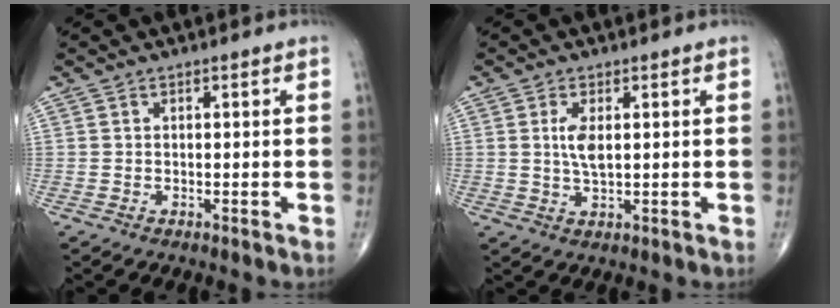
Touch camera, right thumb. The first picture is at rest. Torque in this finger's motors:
{"motor_torque": [0.51, 0.49, 0.37, -0.05, 0.02]}